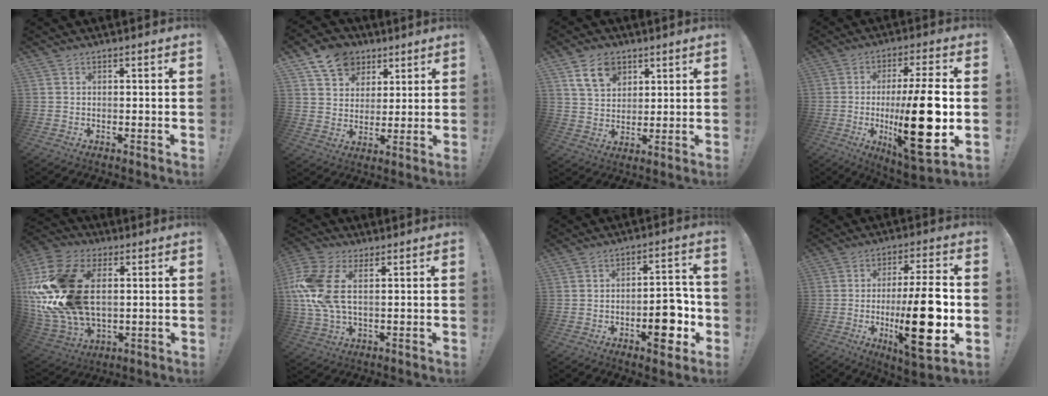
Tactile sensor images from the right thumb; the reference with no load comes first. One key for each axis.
{"total": 11.6, "fx": 6.9, "fy": 8.6, "fz": 3.6, "tx": -0.052, "ty": -0.042, "tz": 0.134}
{"total": 10.1, "fx": 5.3, "fy": 7.1, "fz": 4.9, "tx": -0.078, "ty": -0.015, "tz": 0.103}
{"total": 24.4, "fx": -3.1, "fy": 6.2, "fz": 23.4, "tx": -0.398, "ty": -0.008, "tz": -0.046}
{"total": 28.3, "fx": 3.2, "fy": 18.4, "fz": 21.3, "tx": -0.410, "ty": -0.001, "tz": 0.069}
{"total": 13.4, "fx": 3.1, "fy": 7.4, "fz": 10.7, "tx": -0.225, "ty": -0.006, "tz": 0.061}
{"total": 11.8, "fx": -3.9, "fy": 4.9, "fz": 10.0, "tx": -0.123, "ty": 0.018, "tz": -0.063}
{"total": 21.8, "fx": -3.9, "fy": 5.5, "fz": 20.8, "tx": -0.346, "ty": 0.001, "tz": -0.056}